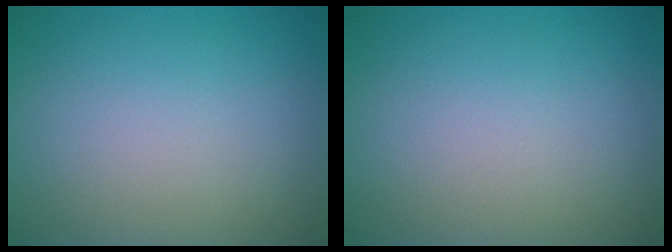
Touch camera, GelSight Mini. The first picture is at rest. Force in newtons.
{"total": 0.0}